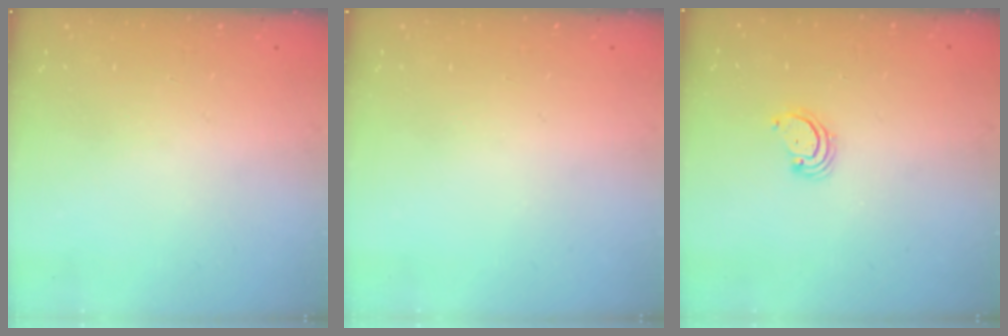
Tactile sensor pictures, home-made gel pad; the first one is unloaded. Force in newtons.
{"total": 0.0}
{"total": 2.3, "press": 2.3, "slide": 0.2}